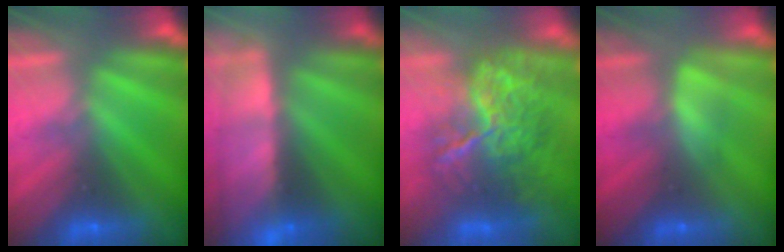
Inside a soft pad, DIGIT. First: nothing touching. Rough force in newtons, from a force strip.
{"total": 6.5}
{"total": 7.7}
{"total": 2.7}